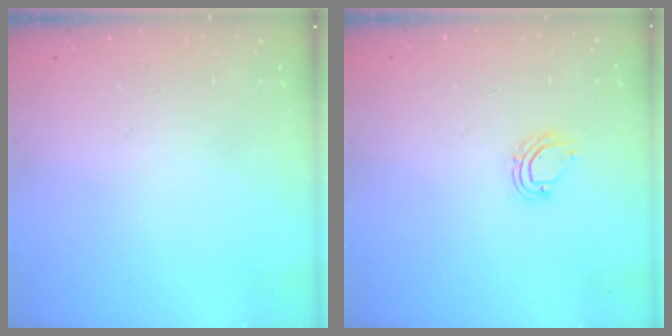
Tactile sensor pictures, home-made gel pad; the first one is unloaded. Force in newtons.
{"total": 6.5, "press": 6.5, "slide": 1.1}